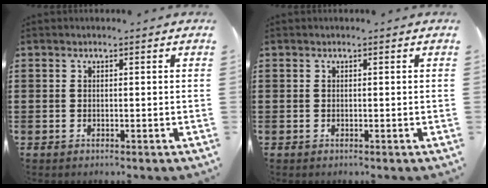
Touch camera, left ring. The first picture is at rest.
{"total": 0.0}